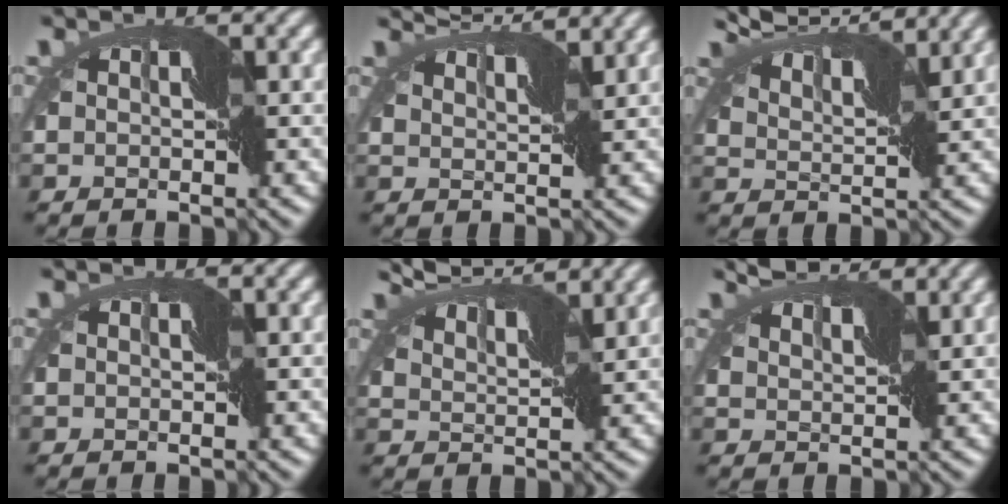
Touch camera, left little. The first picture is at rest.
{"total": 5.3, "force": [4.9, 0.6, 1.9], "torque": [-0.041, 0.017, 0.060]}
{"total": 7.0, "force": [6.4, 0.9, 2.8], "torque": [-0.064, 0.017, 0.091]}
{"total": 0.0}
{"total": 5.8, "force": [5.4, 0.6, 2.0], "torque": [-0.050, 0.018, 0.081]}
{"total": 3.2, "force": [3.1, 0.0, 0.6], "torque": [-0.023, 0.011, 0.053]}